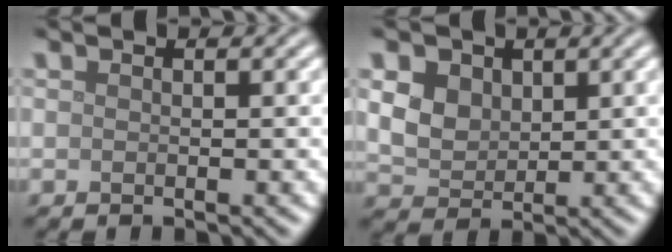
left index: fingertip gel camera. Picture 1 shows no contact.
{"total": 6.3, "force": [2.5, 4.7, 3.3], "torque": [-0.090, 0.024, 0.038]}